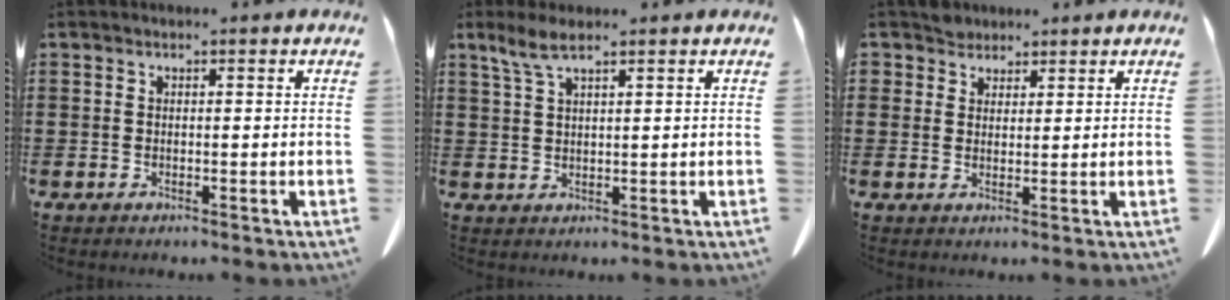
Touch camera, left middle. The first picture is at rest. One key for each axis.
{"total": 3.8, "fx": 2.4, "fy": 0.8, "fz": 2.8, "tx": -0.060, "ty": 0.002, "tz": 0.044}
{"total": 2.6, "fx": 2.3, "fy": 1.2, "fz": -0.1, "tx": -0.006, "ty": 0.005, "tz": 0.047}